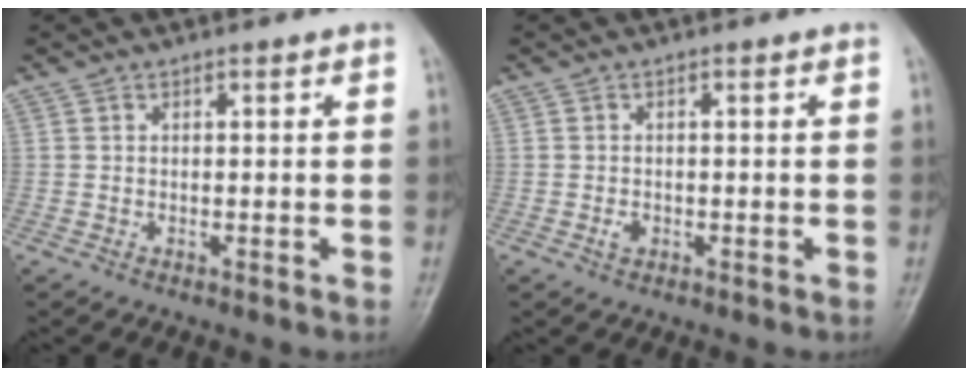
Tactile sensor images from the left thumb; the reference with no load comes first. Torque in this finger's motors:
{"motor_torque": [-0.13, 0.09, 0.09, 0.03, 0.01]}